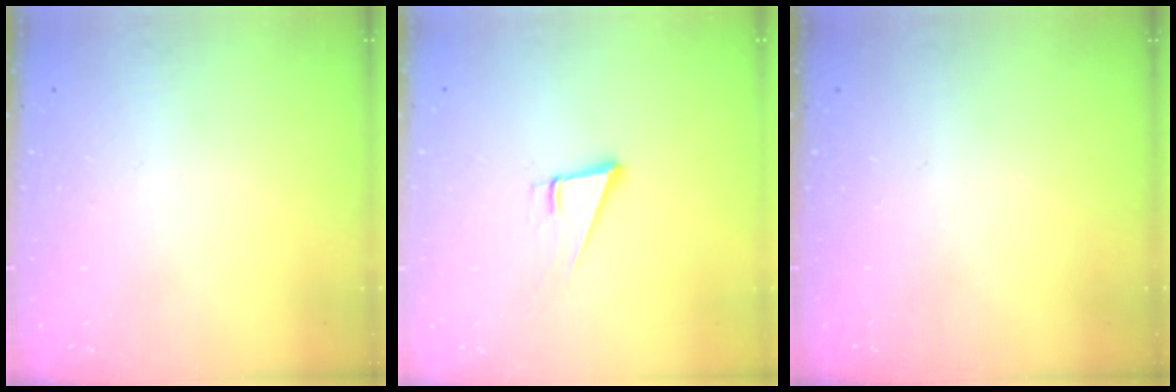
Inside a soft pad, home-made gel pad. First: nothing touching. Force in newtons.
{"total": 5.0, "press": 4.4, "slide": 2.4}
{"total": 0.0}